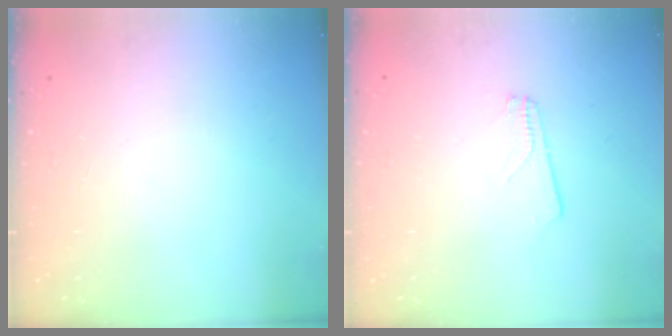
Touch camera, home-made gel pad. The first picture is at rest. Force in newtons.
{"total": 2.8, "press": 2.8, "slide": 0.4}